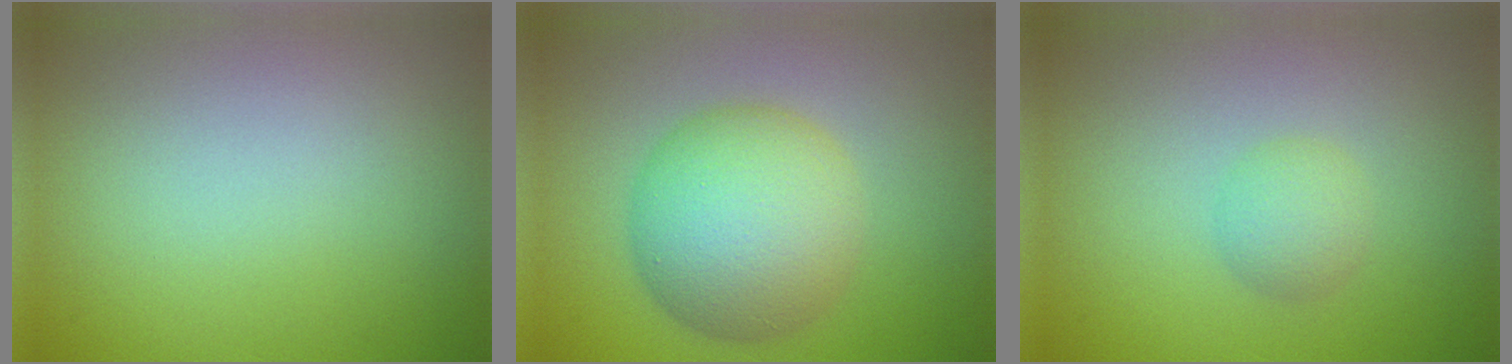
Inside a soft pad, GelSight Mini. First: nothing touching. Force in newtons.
{"total": 7.5, "press": 7.5, "slide": 0.0}
{"total": 1.8, "press": 1.8, "slide": 0.0}